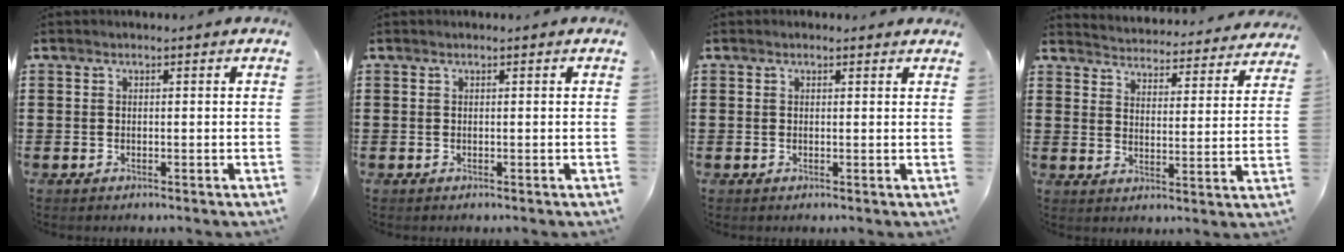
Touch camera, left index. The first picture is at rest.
{"total": 0.0}
{"total": 0.7, "force": [0.6, 0.2, 0.4], "torque": [-0.009, 0.000, 0.012]}
{"total": 3.8, "force": [3.8, -0.3, -0.3], "torque": [-0.019, -0.038, 0.061]}